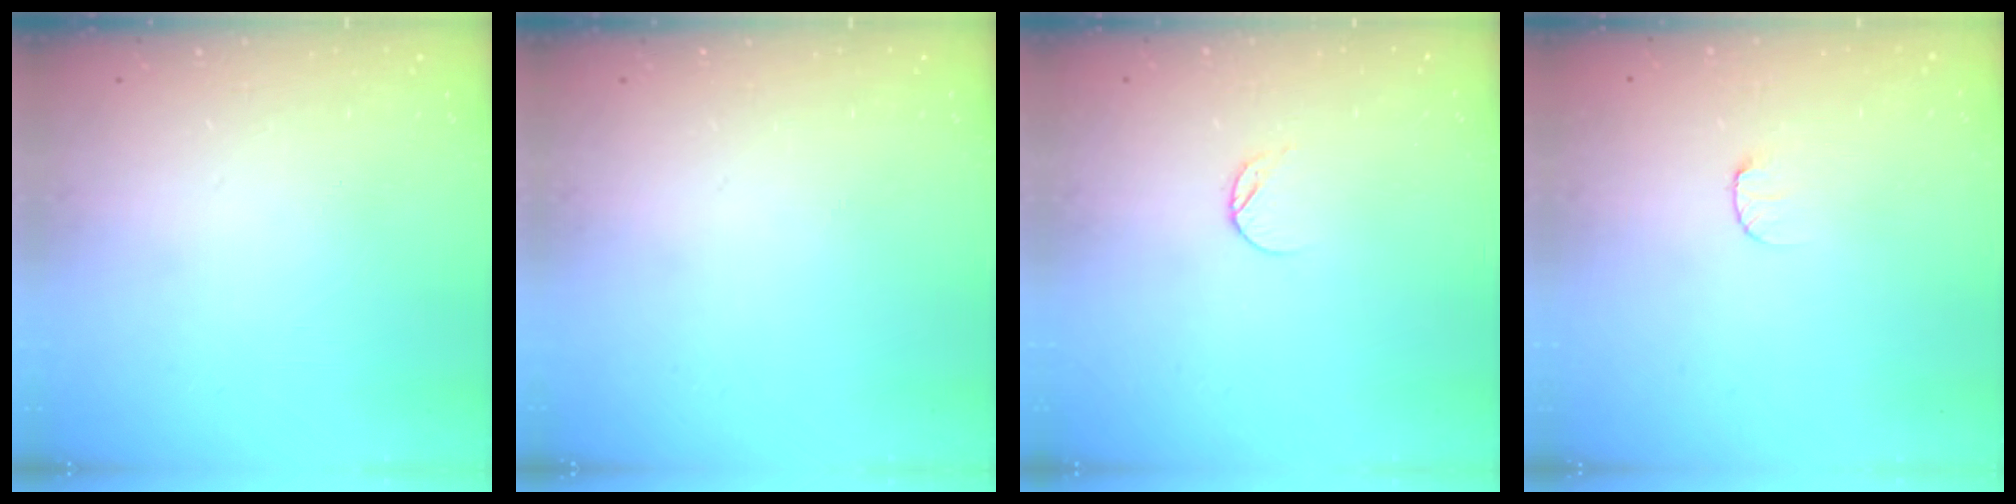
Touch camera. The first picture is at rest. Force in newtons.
{"total": 0.0}
{"total": 4.8, "press": 4.8, "slide": 0.5}
{"total": 5.4, "press": 5.4, "slide": 0.6}